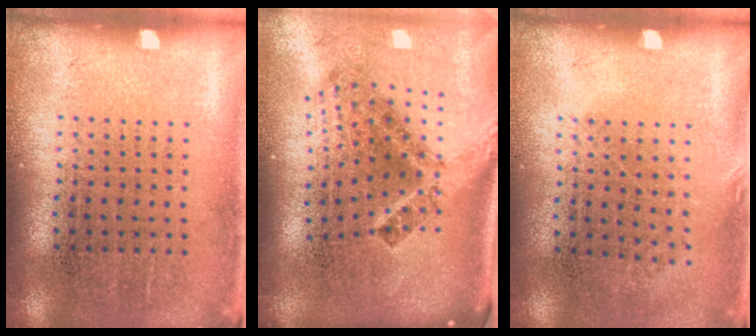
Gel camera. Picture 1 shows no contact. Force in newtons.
{"total": 3.0, "press": 1.7, "slide": 2.4}
{"total": 0.8, "press": 0.6, "slide": 0.5}